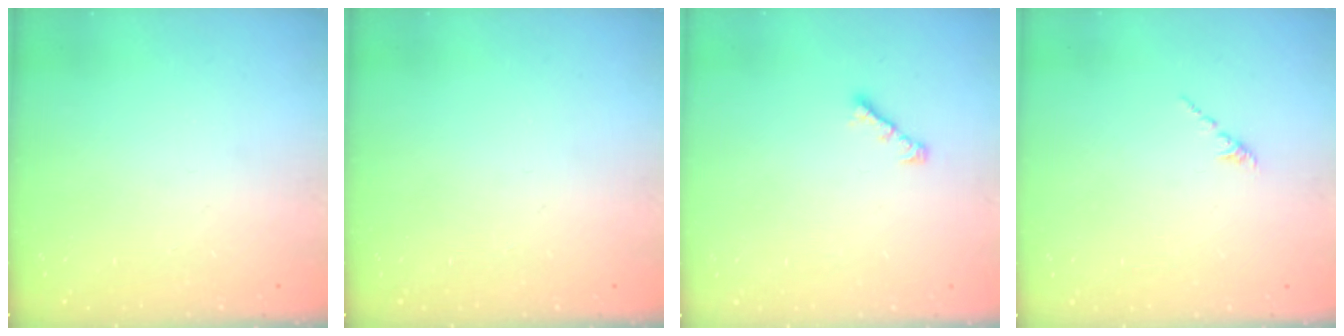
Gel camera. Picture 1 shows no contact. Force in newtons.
{"total": 0.0}
{"total": 3.0, "press": 2.9, "slide": 0.7}
{"total": 1.6, "press": 1.5, "slide": 0.6}